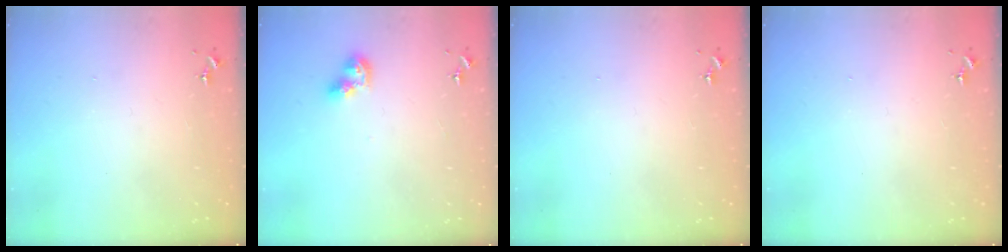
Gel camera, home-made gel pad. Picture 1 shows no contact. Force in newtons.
{"total": 8.2, "press": 8.2, "slide": 0.8}
{"total": 0.0}
{"total": 0.0}